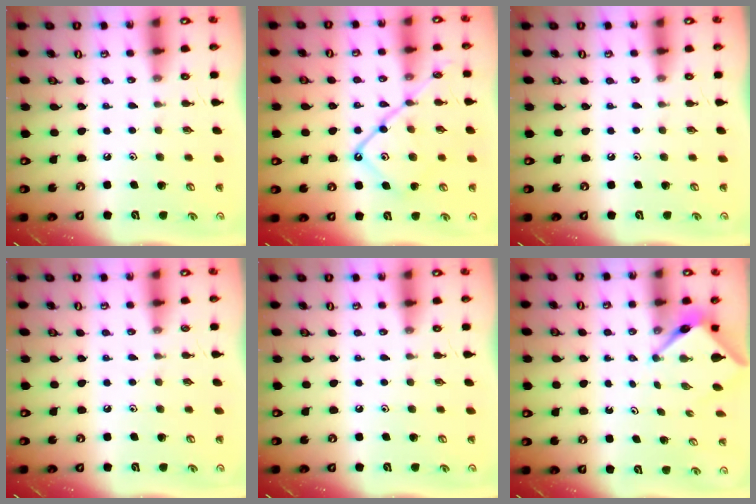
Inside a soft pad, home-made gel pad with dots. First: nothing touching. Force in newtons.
{"total": 15.3, "press": 15.2, "slide": 1.5}
{"total": 0.0}
{"total": 2.8, "press": 2.8, "slide": 0.4}
{"total": 0.0}
{"total": 3.9, "press": 3.9, "slide": 0.3}